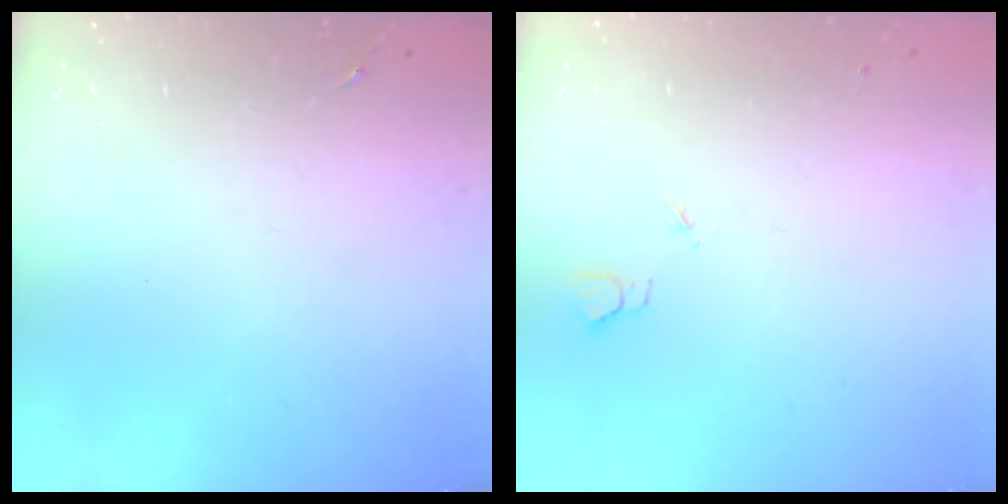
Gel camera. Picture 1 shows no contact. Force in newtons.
{"total": 2.7, "press": 2.6, "slide": 0.3}